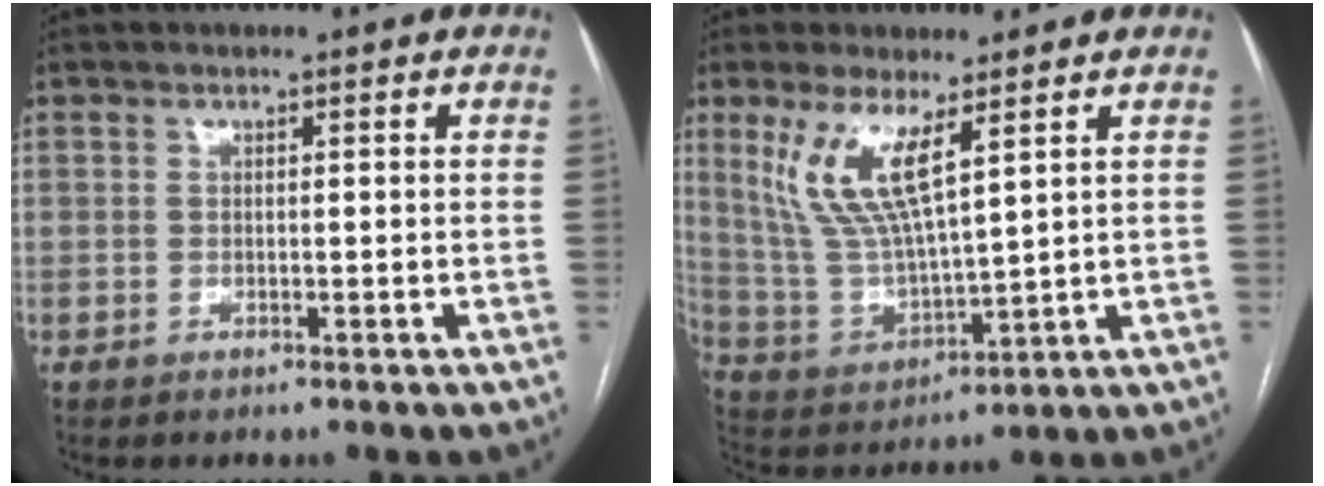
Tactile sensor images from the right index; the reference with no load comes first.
{"total": 10.8, "force": [5.6, 2.2, 9.0], "torque": [-0.203, -0.005, 0.121]}